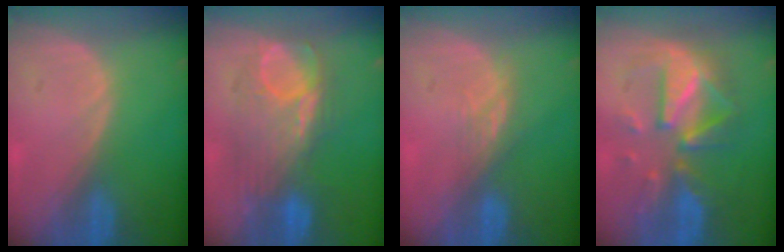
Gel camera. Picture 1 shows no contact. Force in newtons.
{"total": 8.7, "press": 8.7, "slide": 0.8}
{"total": 3.0, "press": 2.6, "slide": 1.5}
{"total": 9.6, "press": 9.6, "slide": 0.6}